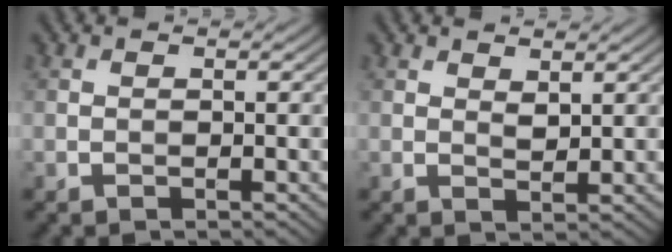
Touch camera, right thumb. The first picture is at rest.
{"total": 1.8, "force": [1.2, 0.7, 1.0], "torque": [-0.021, -0.005, 0.026]}